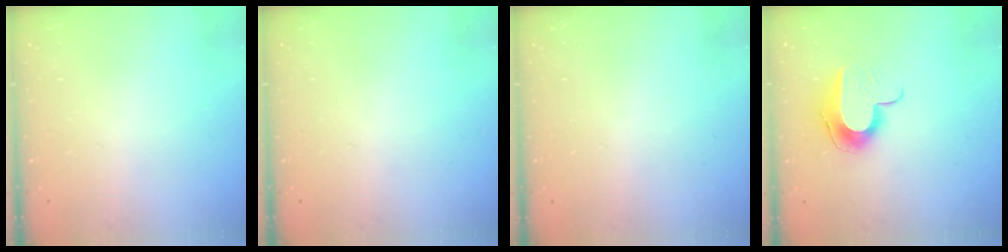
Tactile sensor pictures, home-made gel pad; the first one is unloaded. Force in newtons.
{"total": 0.0}
{"total": 0.8, "press": 0.5, "slide": 0.6}
{"total": 9.9, "press": 9.9, "slide": 0.3}